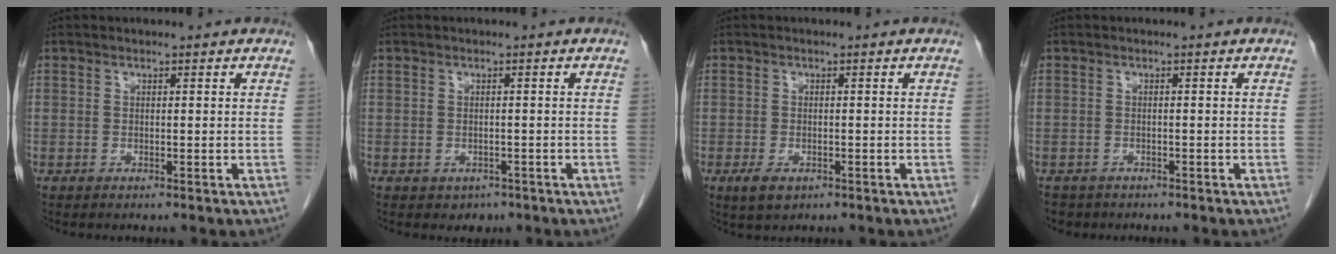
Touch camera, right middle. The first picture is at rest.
{"total": 1.6, "force": [-0.9, 1.3, 0.5], "torque": [-0.006, 0.003, -0.005]}
{"total": 2.7, "force": [-1.3, 1.4, 1.9], "torque": [-0.040, -0.004, -0.015]}
{"total": 2.8, "force": [-2.2, 1.6, 0.3], "torque": [-0.010, 0.000, -0.032]}